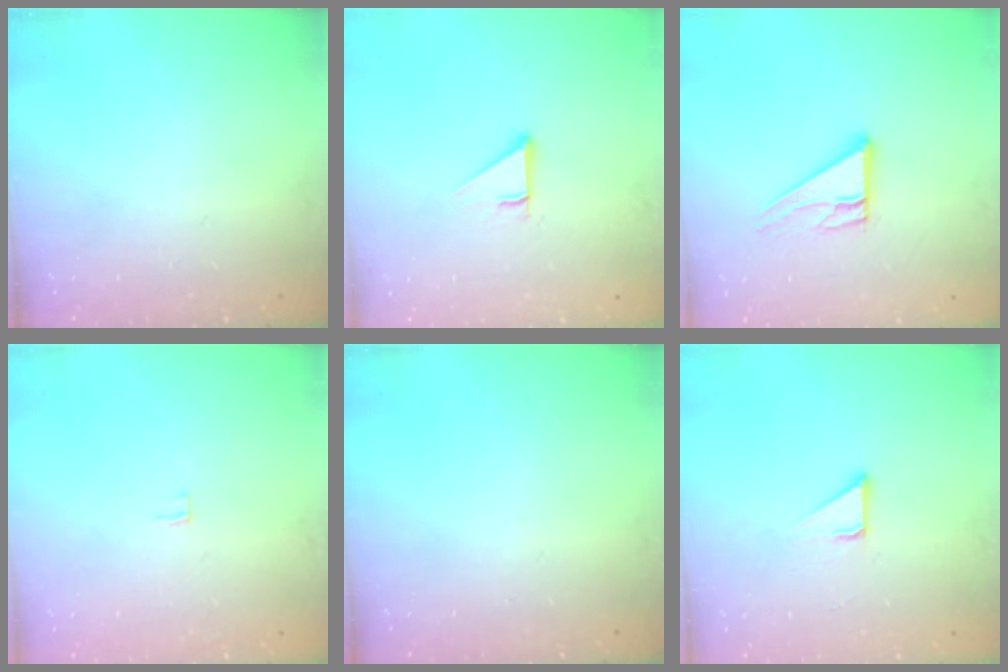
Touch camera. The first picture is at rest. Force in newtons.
{"total": 3.0, "press": 3.0, "slide": 0.1}
{"total": 10.0, "press": 10.0, "slide": 0.5}
{"total": 2.0, "press": 2.0, "slide": 0.2}
{"total": 0.0}
{"total": 2.1, "press": 2.1, "slide": 0.1}